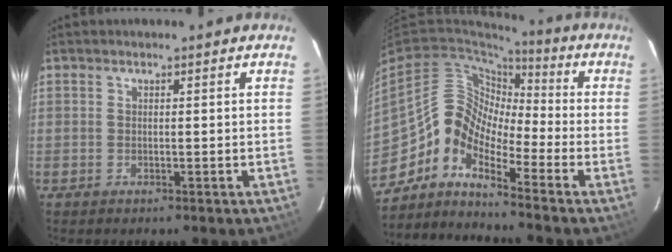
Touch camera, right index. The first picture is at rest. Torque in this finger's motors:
{"motor_torque": [0.45, -0.19, 0.34, 0.07]}